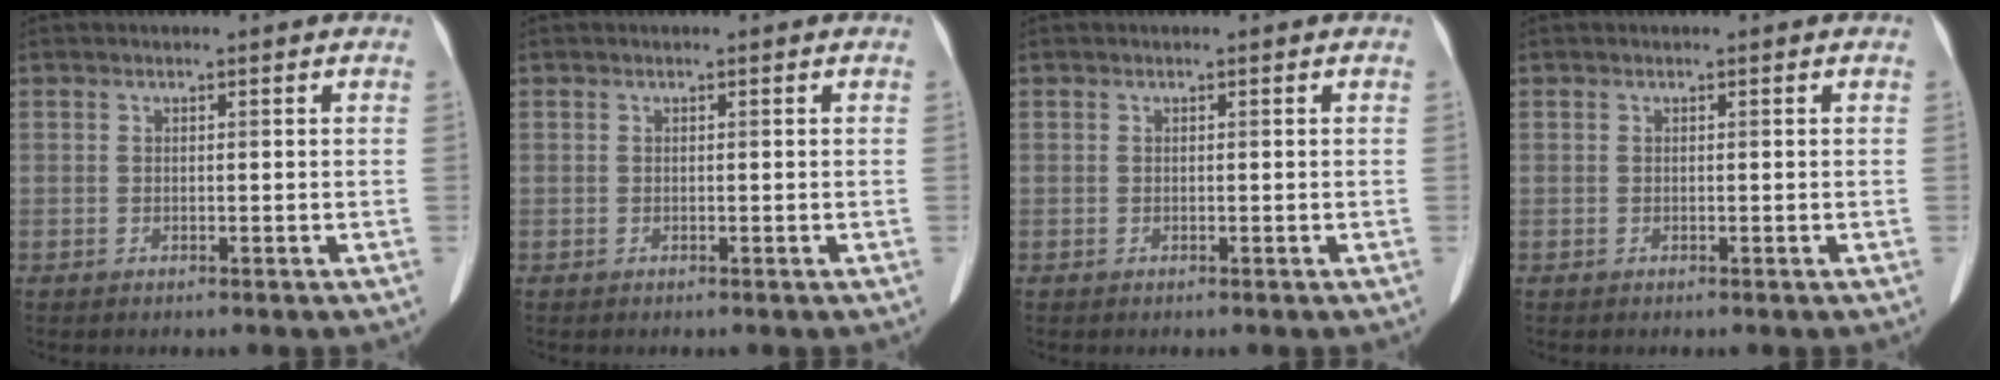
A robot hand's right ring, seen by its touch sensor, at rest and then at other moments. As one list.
[{"total": 0.0}, {"total": 0.0}, {"total": 0.0}]